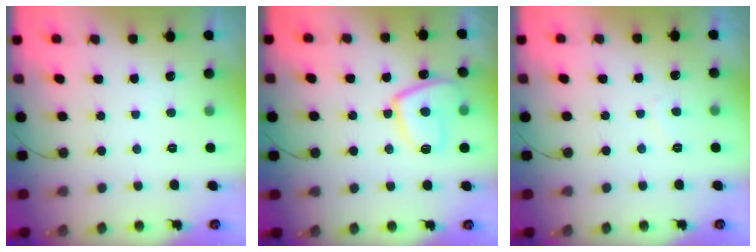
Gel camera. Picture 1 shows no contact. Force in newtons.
{"total": 10.6, "press": 10.5, "slide": 1.2}
{"total": 1.9, "press": 1.8, "slide": 0.6}